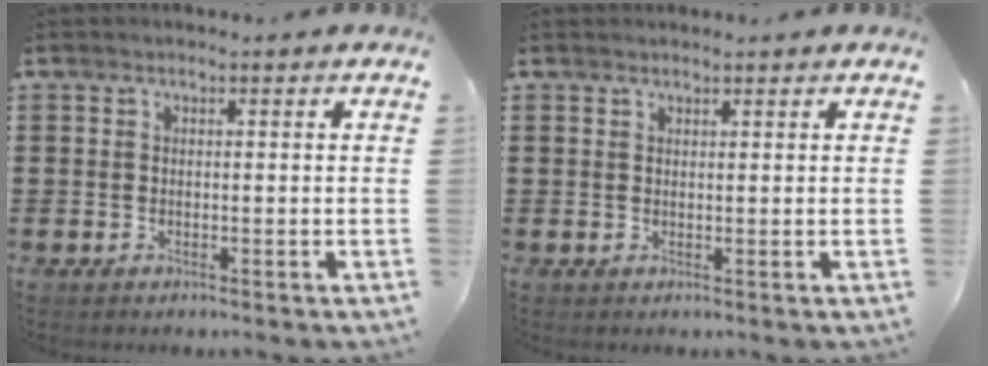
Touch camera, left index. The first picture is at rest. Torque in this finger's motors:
{"motor_torque": [2.14, 0.00, -0.02, -0.01]}